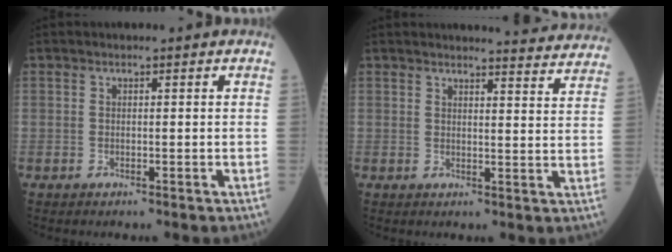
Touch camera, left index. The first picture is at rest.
{"total": 10.8, "force": [10.7, 0.2, 1.3], "torque": [-0.001, -0.054, 0.100]}